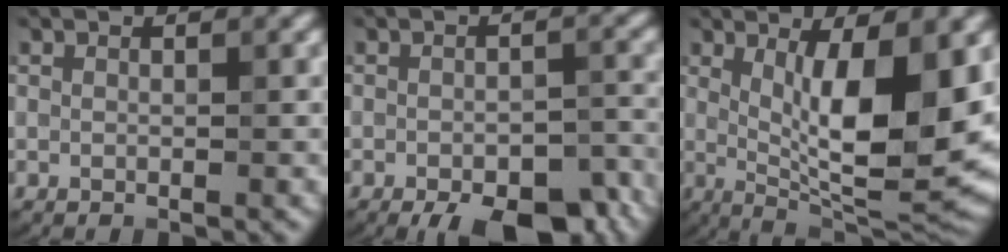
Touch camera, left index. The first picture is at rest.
{"total": 8.0, "force": [-5.3, 3.0, 5.3], "torque": [-0.060, -0.011, -0.065]}
{"total": 11.5, "force": [1.3, 3.4, 10.9], "torque": [-0.159, -0.014, 0.027]}